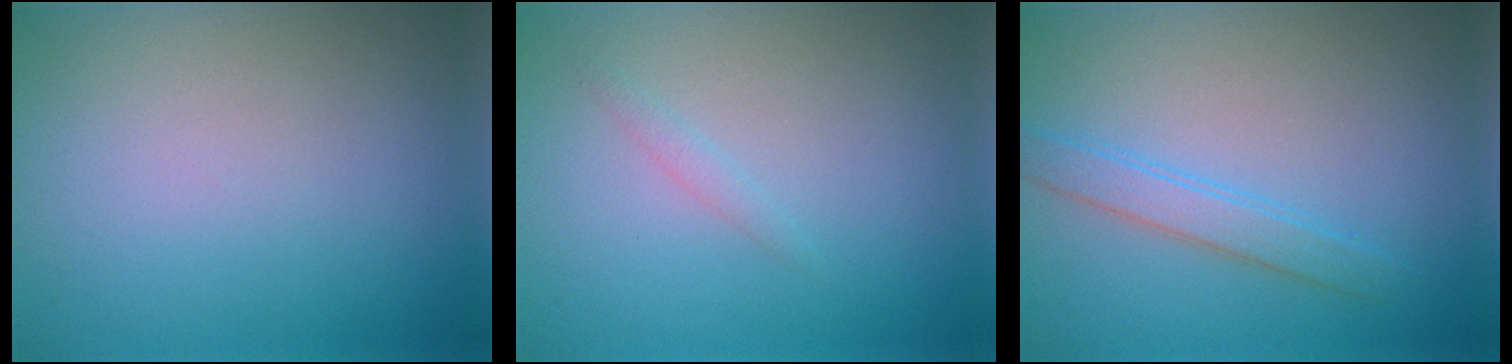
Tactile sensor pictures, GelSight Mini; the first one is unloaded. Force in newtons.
{"total": 0.8, "press": 0.8, "slide": 0.1}
{"total": 2.3, "press": 2.3, "slide": 0.0}